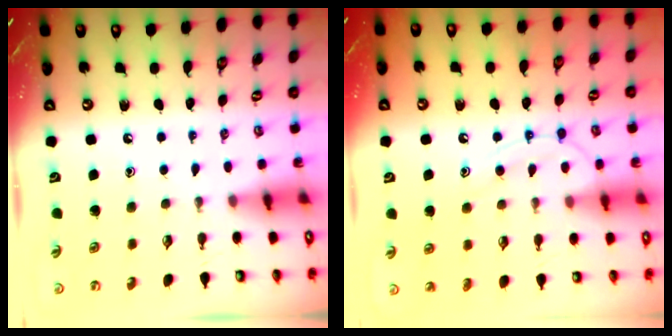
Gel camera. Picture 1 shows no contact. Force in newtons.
{"total": 13.2, "press": 13.2, "slide": 1.2}